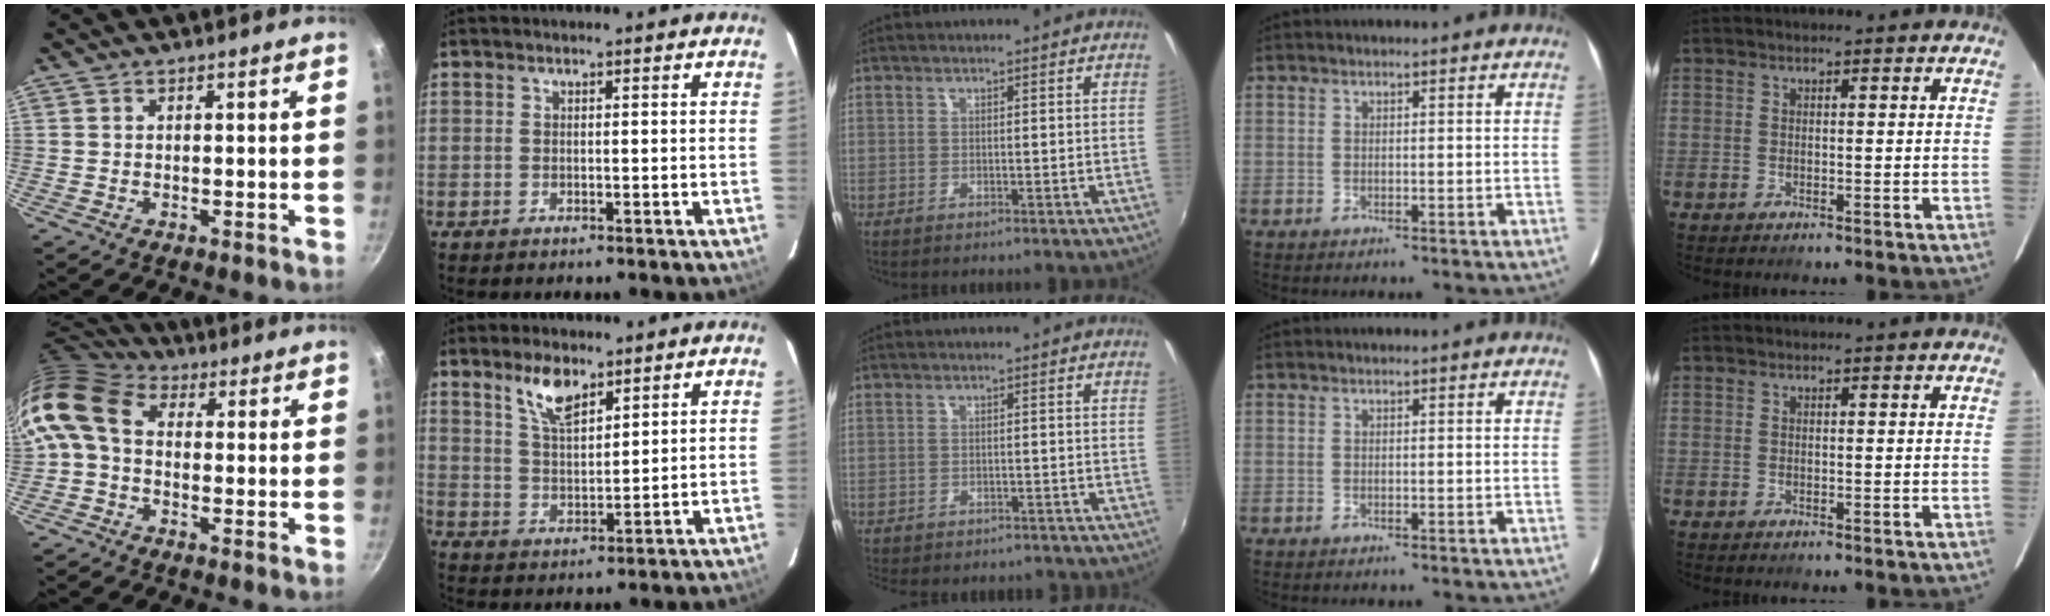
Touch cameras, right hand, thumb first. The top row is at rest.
{"thumb": {"total": 10.1, "force": [0.6, 7.5, 6.7], "torque": [-0.130, 0.026, -0.008]}, "index": {"total": 7.2, "force": [5.0, 2.8, 4.5], "torque": [-0.077, 0.001, 0.099]}, "middle": {"total": 8.5, "force": [-7.5, 2.9, 2.8], "torque": [-0.068, -0.015, -0.100]}}